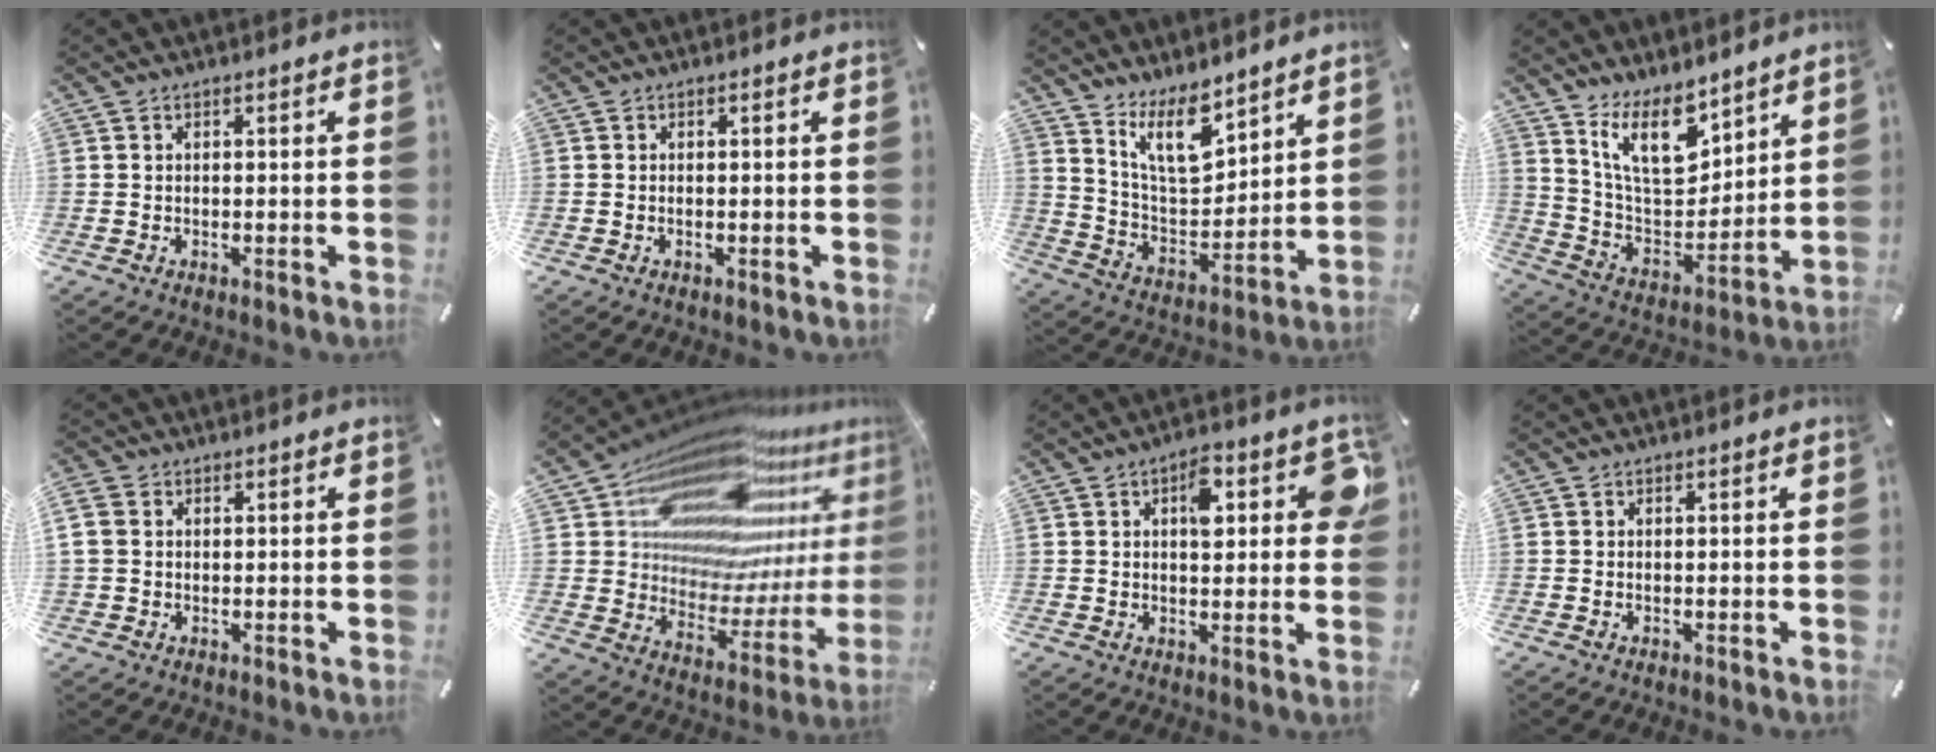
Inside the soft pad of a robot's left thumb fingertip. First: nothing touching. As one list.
[{"total": 0.0}, {"total": 13.4, "force": [9.8, 5.9, 7.0], "torque": [-0.125, -0.060, 0.180]}, {"total": 15.2, "force": [10.7, 7.3, 8.1], "torque": [-0.158, -0.068, 0.196]}, {"total": 3.4, "force": [1.0, 2.9, 1.5], "torque": [-0.038, 0.004, 0.017]}, {"total": 18.5, "force": [14.7, 8.5, 7.2], "torque": [-0.117, -0.138, 0.252]}, {"total": 9.7, "force": [3.2, 4.7, 7.9], "torque": [-0.091, -0.012, 0.046]}, {"total": 0.0}]